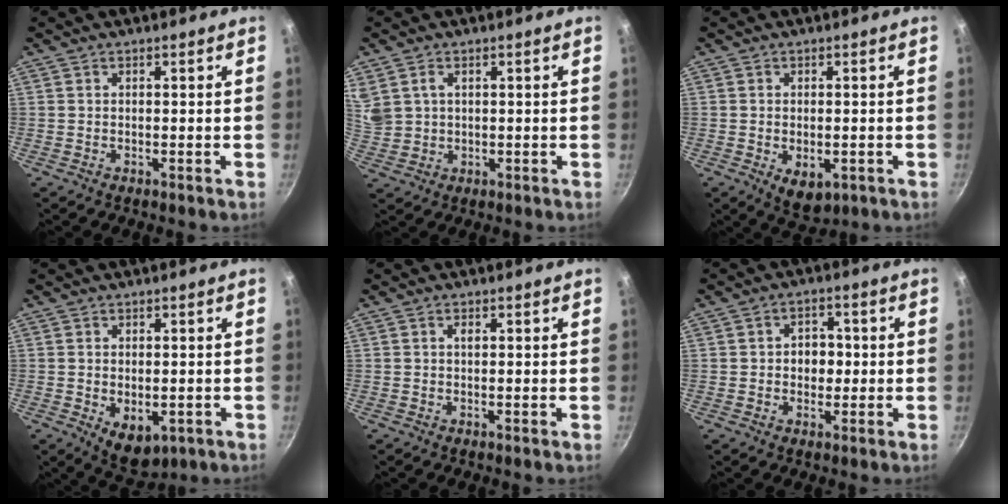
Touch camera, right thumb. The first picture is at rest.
{"total": 6.5, "force": [2.5, 4.8, 3.5], "torque": [-0.060, -0.003, 0.059]}
{"total": 5.8, "force": [-1.5, 3.5, 4.3], "torque": [-0.056, -0.008, -0.014]}
{"total": 6.6, "force": [-1.4, 4.2, 5.0], "torque": [-0.064, -0.009, -0.007]}
{"total": 1.0, "force": [0.2, 0.4, 0.9], "torque": [-0.015, 0.001, 0.001]}
{"total": 5.1, "force": [0.0, 4.0, 3.1], "torque": [-0.017, 0.008, -0.004]}